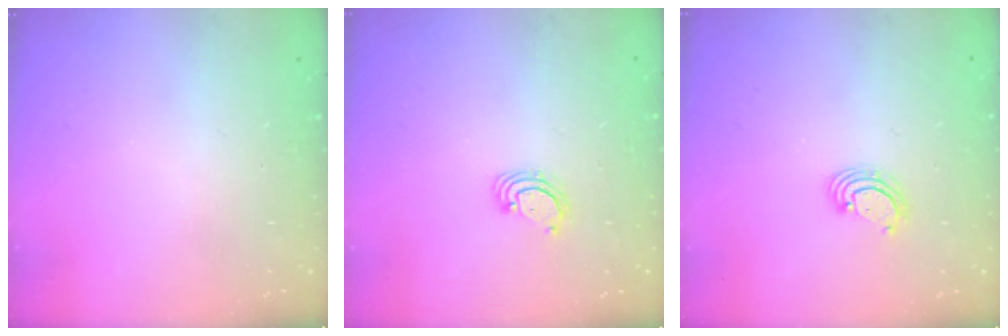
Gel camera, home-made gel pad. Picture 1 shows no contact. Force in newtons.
{"total": 2.4, "press": 2.4, "slide": 0.2}
{"total": 2.6, "press": 2.6, "slide": 0.2}